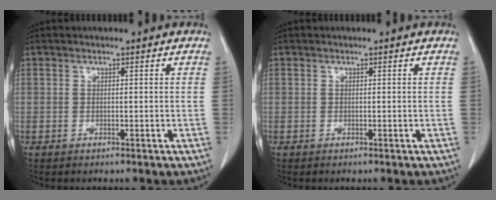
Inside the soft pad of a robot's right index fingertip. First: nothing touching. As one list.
[{"total": 0.0}]